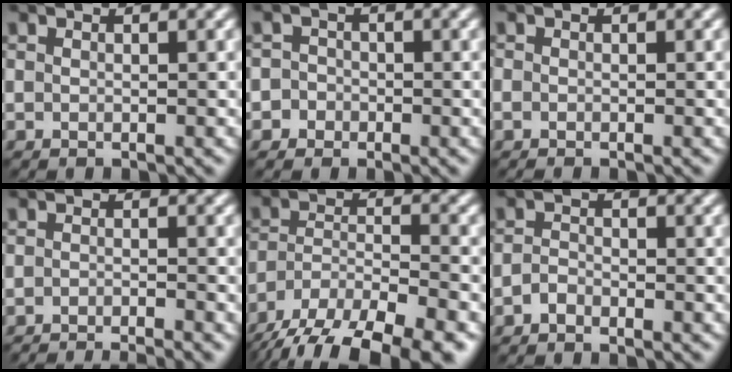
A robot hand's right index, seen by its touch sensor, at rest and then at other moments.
{"total": 2.8, "force": [-1.2, 2.5, 0.0], "torque": [0.033, 0.007, -0.032]}
{"total": 0.6, "force": [-0.5, 0.3, 0.1], "torque": [0.000, -0.002, -0.011]}
{"total": 3.5, "force": [-3.1, 0.3, 1.7], "torque": [-0.025, -0.005, -0.052]}
{"total": 12.4, "force": [-10.0, 4.3, 5.9], "torque": [-0.096, -0.024, -0.148]}
{"total": 1.1, "force": [-0.9, 0.5, 0.4], "torque": [-0.008, 0.003, -0.021]}